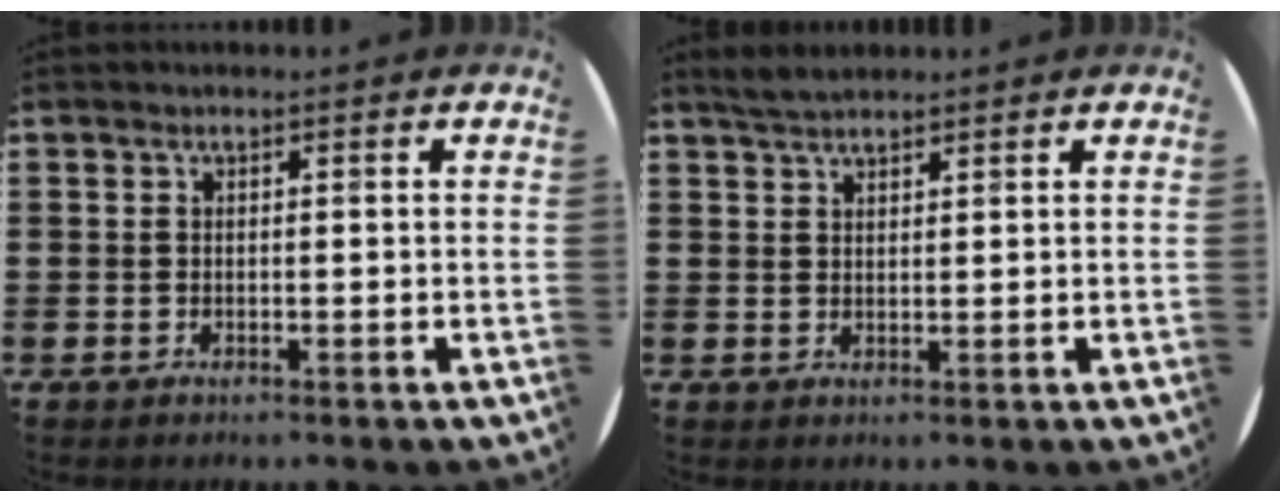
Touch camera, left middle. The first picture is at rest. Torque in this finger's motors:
{"motor_torque": [0.45, -0.37, 0.00, 0.01]}